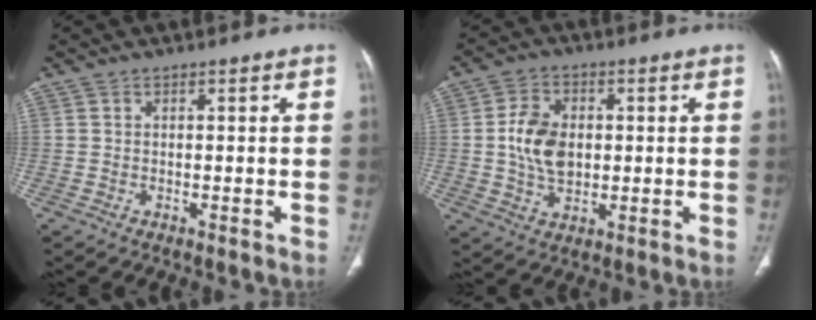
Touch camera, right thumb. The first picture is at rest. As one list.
[{"total": 9.1, "force": [0.4, 6.3, 6.6], "torque": [-0.103, 0.000, 0.009]}]